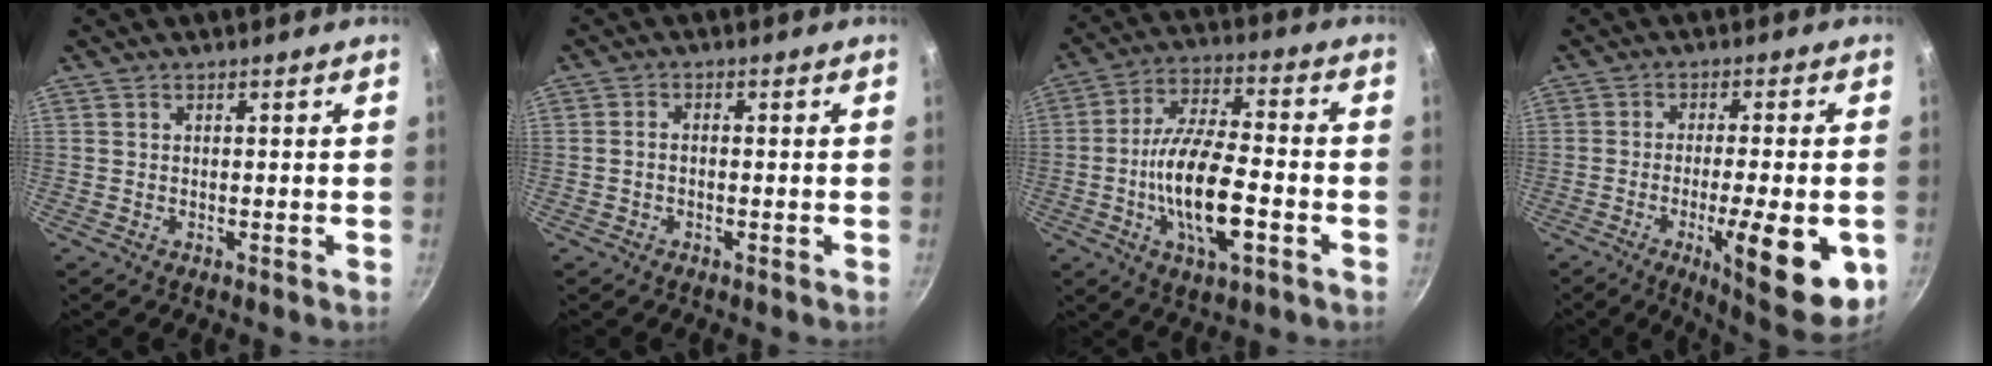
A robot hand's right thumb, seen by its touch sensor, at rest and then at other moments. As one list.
[{"total": 1.5, "force": [-0.5, 0.9, 1.1], "torque": [-0.020, 0.014, -0.012]}, {"total": 15.6, "force": [-4.2, 6.0, 13.8], "torque": [-0.246, 0.026, -0.081]}, {"total": 16.3, "force": [-4.7, 4.0, 15.1], "torque": [-0.198, 0.007, -0.062]}]